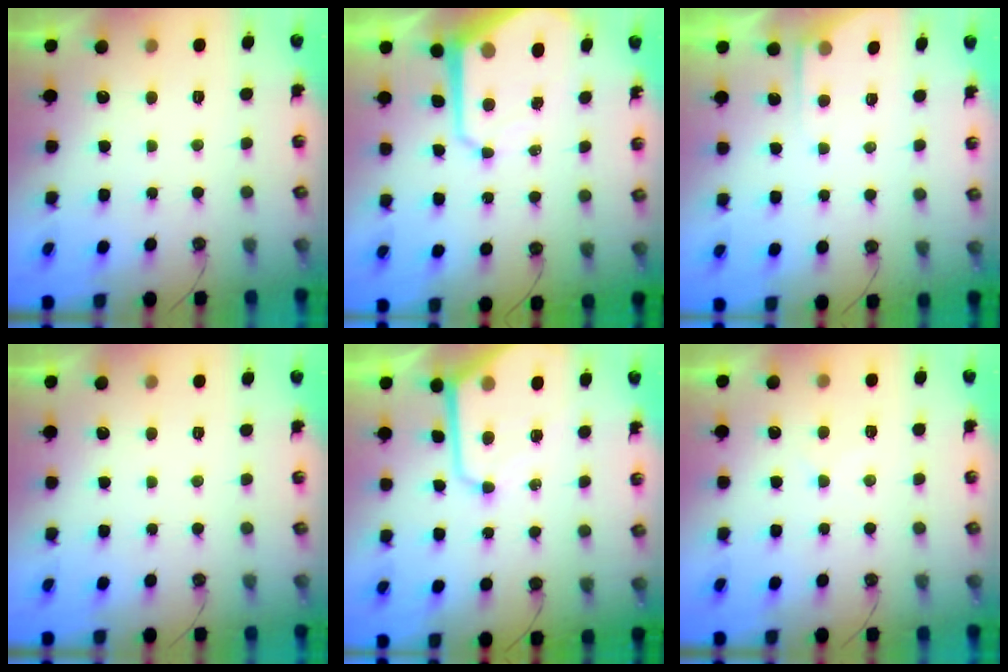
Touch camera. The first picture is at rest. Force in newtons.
{"total": 11.4, "press": 11.3, "slide": 1.1}
{"total": 3.8, "press": 3.7, "slide": 0.6}
{"total": 0.0}
{"total": 10.9, "press": 10.8, "slide": 1.3}
{"total": 7.0, "press": 6.9, "slide": 0.5}